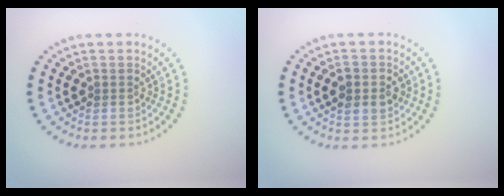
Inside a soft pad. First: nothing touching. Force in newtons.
{"total": 2.9, "press": 2.9, "slide": 0.0}